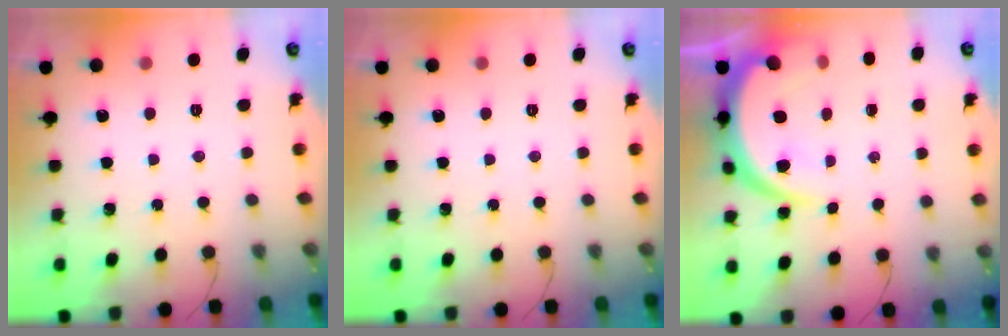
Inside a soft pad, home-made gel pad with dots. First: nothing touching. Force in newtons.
{"total": 0.0}
{"total": 10.8, "press": 10.7, "slide": 1.0}